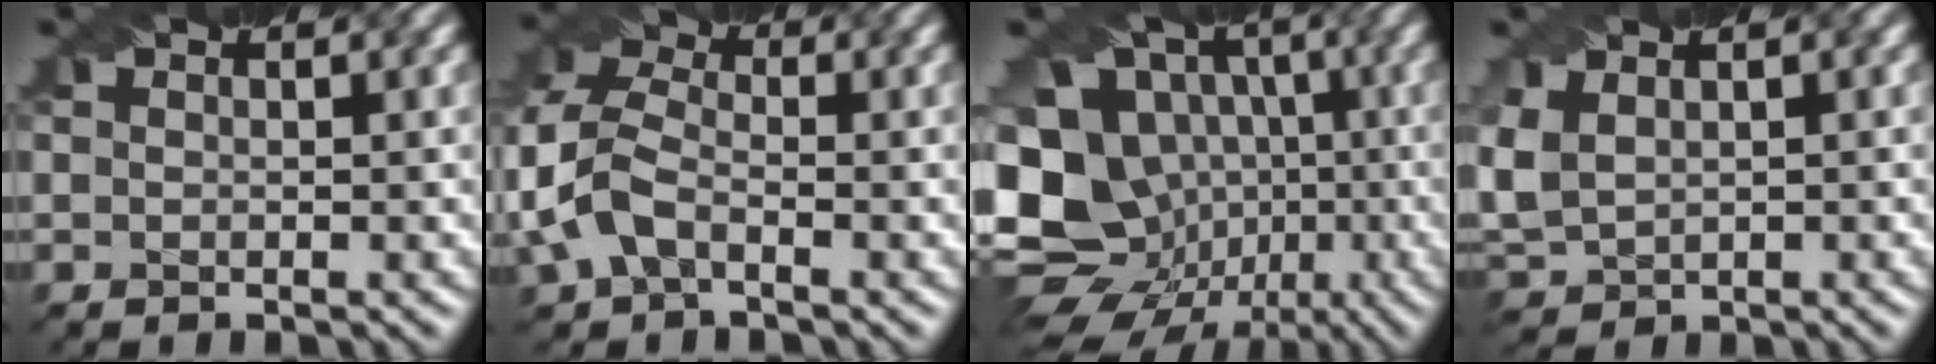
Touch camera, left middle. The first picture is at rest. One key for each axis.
{"total": 6.1, "fx": -1.3, "fy": 4.0, "fz": 4.4, "tx": -0.103, "ty": 0.017, "tz": -0.042}
{"total": 19.1, "fx": -4.0, "fy": 16.3, "fz": 9.1, "tx": -0.189, "ty": 0.005, "tz": -0.087}
{"total": 4.3, "fx": 1.2, "fy": 3.0, "fz": 2.9, "tx": -0.097, "ty": 0.004, "tz": 0.031}